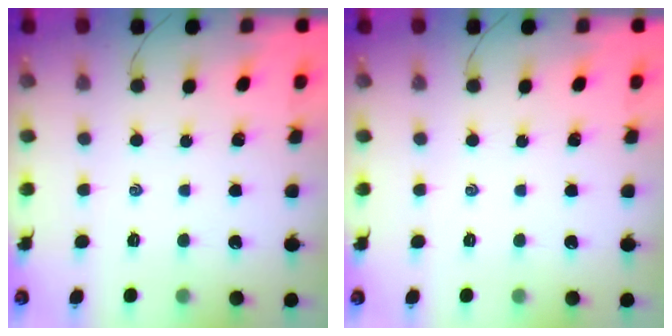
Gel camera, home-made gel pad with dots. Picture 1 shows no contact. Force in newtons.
{"total": 0.0}